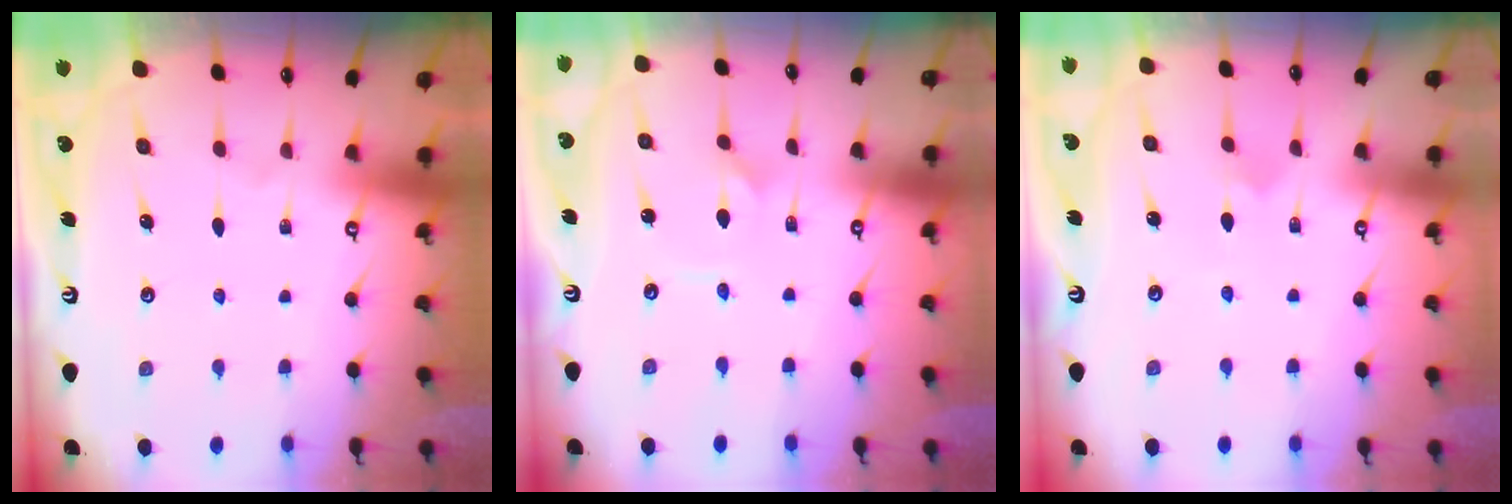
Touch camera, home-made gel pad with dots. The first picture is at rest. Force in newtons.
{"total": 1.0, "press": 1.0, "slide": 0.0}
{"total": 3.4, "press": 3.4, "slide": 0.2}